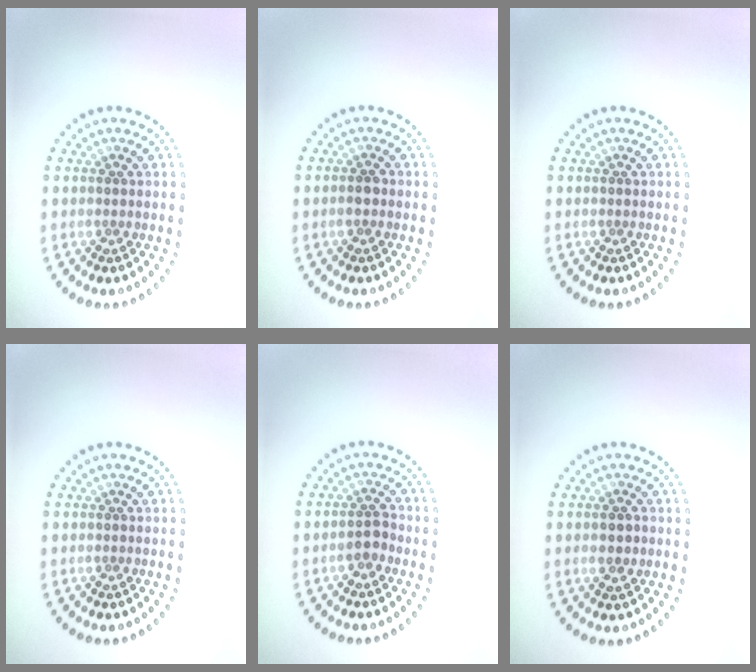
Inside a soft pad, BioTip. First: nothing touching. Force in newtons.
{"total": 1.1, "press": 1.1, "slide": 0.4}
{"total": 0.0}
{"total": 0.0}
{"total": 1.4, "press": 1.4, "slide": 0.4}
{"total": 1.2, "press": 1.1, "slide": 0.1}